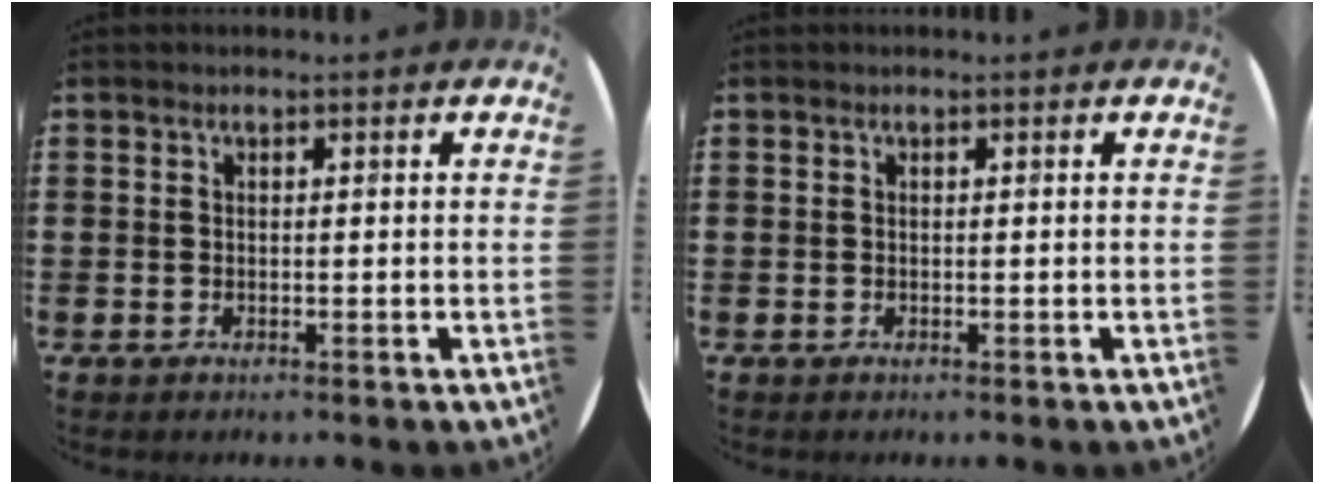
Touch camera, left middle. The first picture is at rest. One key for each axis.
{"total": 0.0}